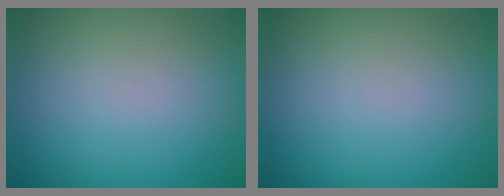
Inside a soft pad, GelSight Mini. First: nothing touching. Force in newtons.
{"total": 0.0}